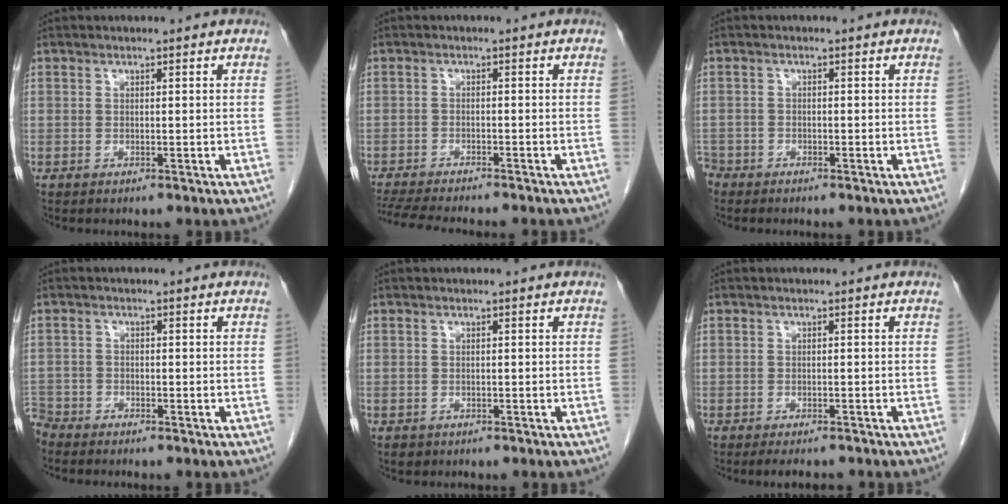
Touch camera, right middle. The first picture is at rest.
{"total": 11.3, "force": [-10.1, 1.2, 5.1], "torque": [-0.078, -0.017, -0.146]}
{"total": 2.7, "force": [-2.4, 1.3, 0.1], "torque": [-0.004, 0.001, -0.046]}
{"total": 3.0, "force": [-3.0, 0.6, -0.1], "torque": [0.006, -0.008, -0.057]}
{"total": 1.0, "force": [-0.6, 0.7, 0.2], "torque": [-0.010, 0.002, -0.004]}
{"total": 3.8, "force": [-3.3, 1.1, 1.6], "torque": [-0.018, -0.004, -0.045]}